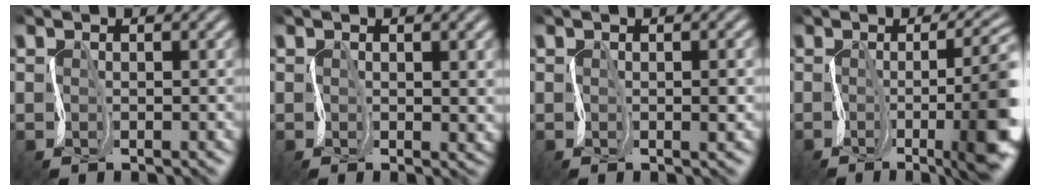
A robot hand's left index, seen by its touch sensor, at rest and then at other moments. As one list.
[{"total": 3.3, "force": [0.3, 1.1, 3.1], "torque": [-0.039, 0.003, 0.006]}, {"total": 1.8, "force": [0.2, 0.4, 1.8], "torque": [-0.023, 0.005, 0.003]}, {"total": 12.0, "force": [-2.5, 3.5, 11.3], "torque": [-0.121, 0.015, -0.037]}]